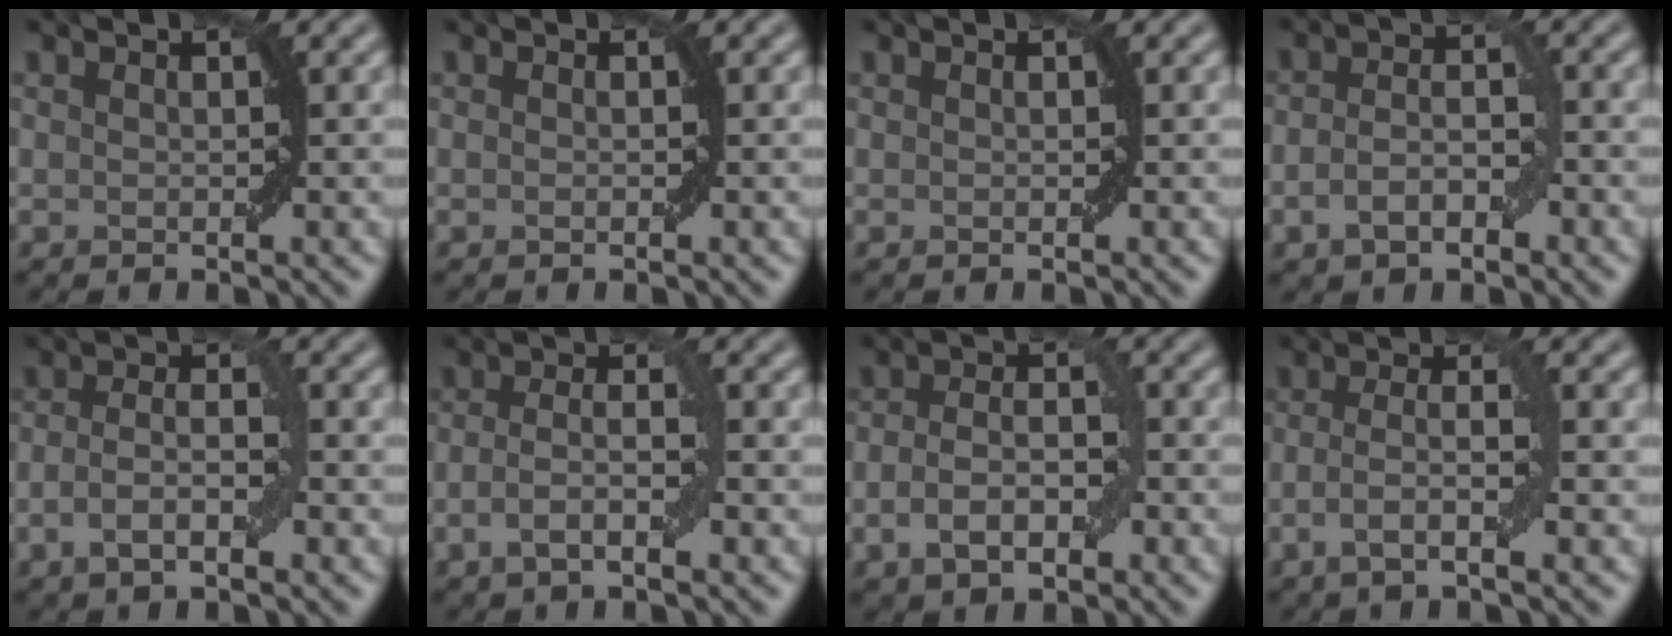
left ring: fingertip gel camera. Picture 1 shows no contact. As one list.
[{"total": 0.0}, {"total": 0.0}, {"total": 3.6, "force": [-1.3, 1.8, 2.9], "torque": [-0.055, 0.003, -0.027]}, {"total": 3.7, "force": [-1.2, 1.5, 3.1], "torque": [-0.061, 0.003, -0.027]}, {"total": 3.5, "force": [-1.1, 1.0, 3.1], "torque": [-0.061, 0.004, -0.026]}, {"total": 4.7, "force": [-1.5, 2.6, 3.7], "torque": [-0.065, 0.003, -0.029]}, {"total": 3.8, "force": [-1.1, 0.8, 3.5], "torque": [-0.067, 0.006, -0.026]}]